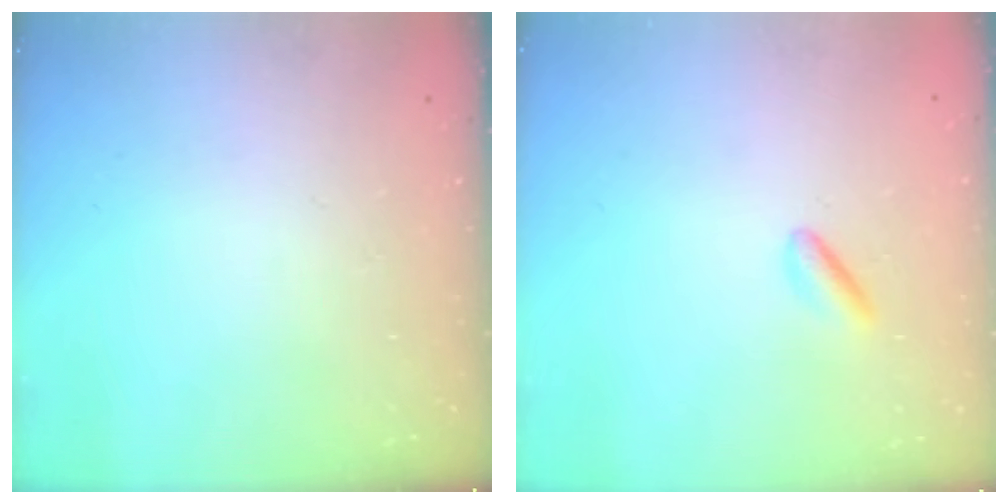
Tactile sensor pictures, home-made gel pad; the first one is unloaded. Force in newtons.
{"total": 2.4, "press": 2.2, "slide": 1.0}